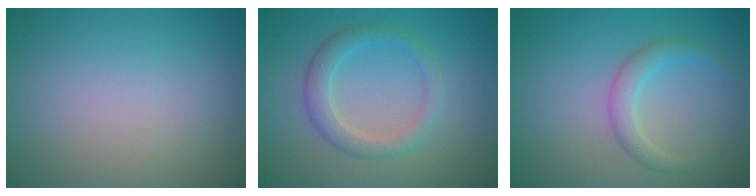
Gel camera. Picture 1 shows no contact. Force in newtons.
{"total": 2.9, "press": 2.9, "slide": 0.1}
{"total": 2.2, "press": 2.2, "slide": 0.1}